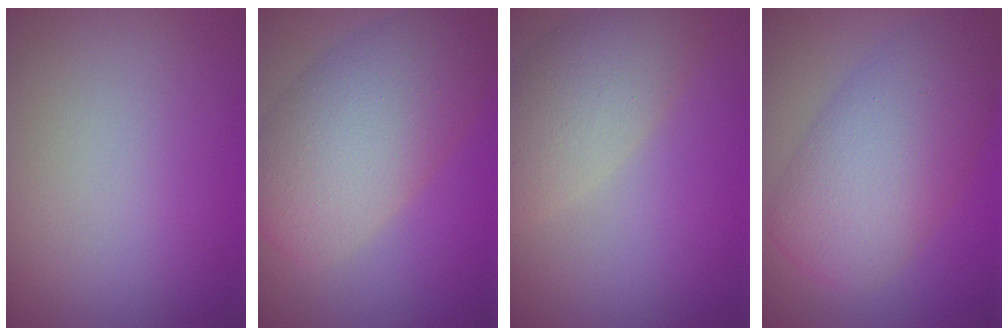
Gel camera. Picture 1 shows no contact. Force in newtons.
{"total": 9.2, "press": 9.2, "slide": 0.4}
{"total": 5.3, "press": 5.3, "slide": 0.5}
{"total": 8.5, "press": 8.5, "slide": 0.4}